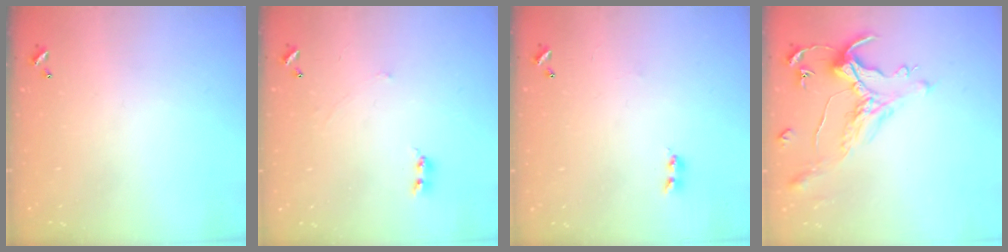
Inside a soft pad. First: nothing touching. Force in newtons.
{"total": 0.9, "press": 0.8, "slide": 0.3}
{"total": 2.2, "press": 2.1, "slide": 0.6}
{"total": 0.9, "press": 0.2, "slide": 0.9}